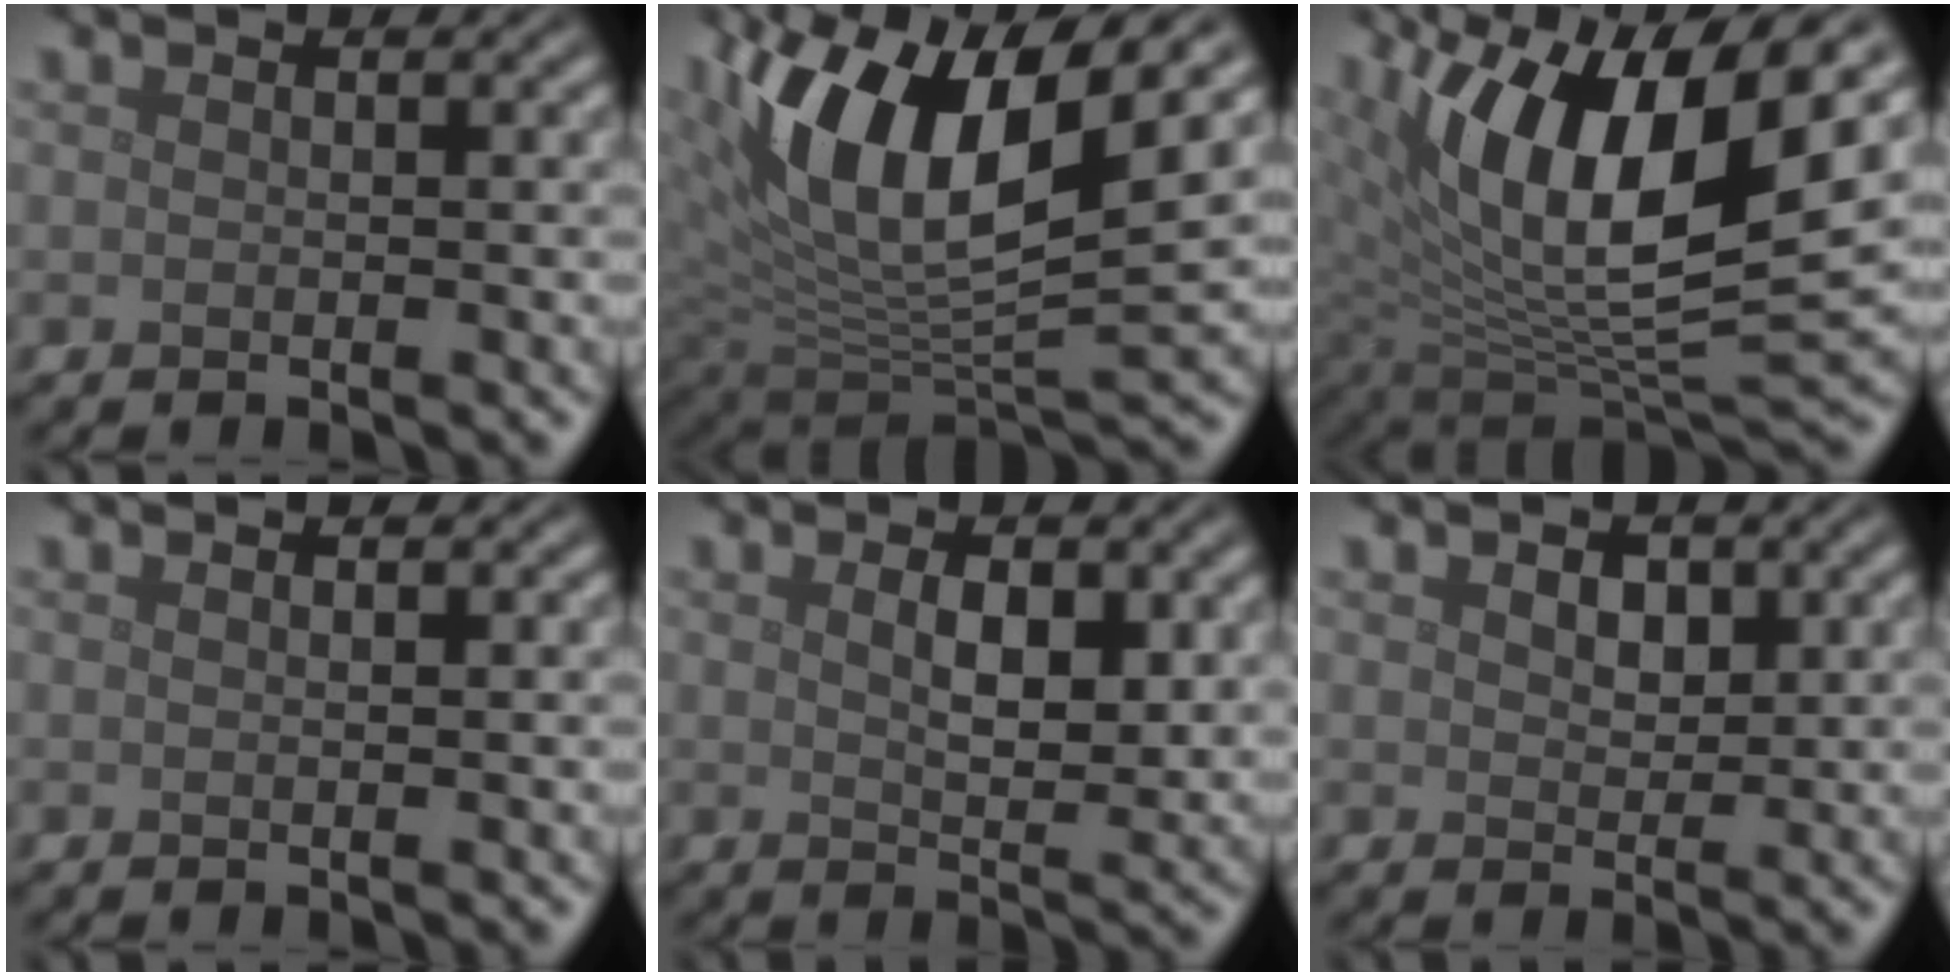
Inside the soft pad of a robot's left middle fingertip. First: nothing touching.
{"total": 12.5, "force": [5.6, 4.8, 10.0], "torque": [-0.191, 0.004, 0.103]}
{"total": 13.7, "force": [5.6, 5.3, 11.3], "torque": [-0.200, -0.003, 0.101]}
{"total": 0.7, "force": [0.3, 0.3, 0.5], "torque": [-0.001, 0.001, -0.001]}
{"total": 3.6, "force": [1.1, 1.6, 3.0], "torque": [-0.057, -0.006, 0.024]}
{"total": 1.9, "force": [0.9, 1.2, 1.2], "torque": [-0.021, -0.001, 0.016]}